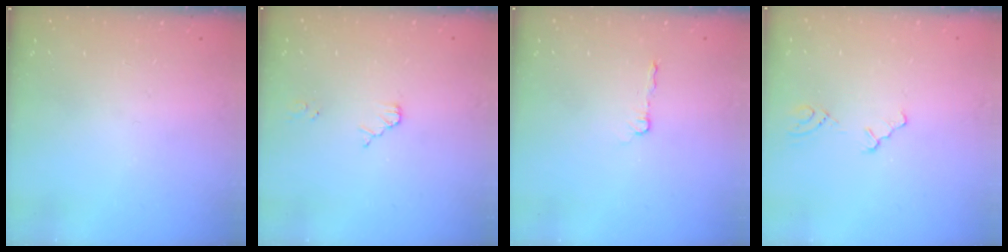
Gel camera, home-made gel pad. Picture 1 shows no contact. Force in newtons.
{"total": 2.9, "press": 2.8, "slide": 0.4}
{"total": 3.8, "press": 3.8, "slide": 0.5}
{"total": 1.5, "press": 1.5, "slide": 0.2}